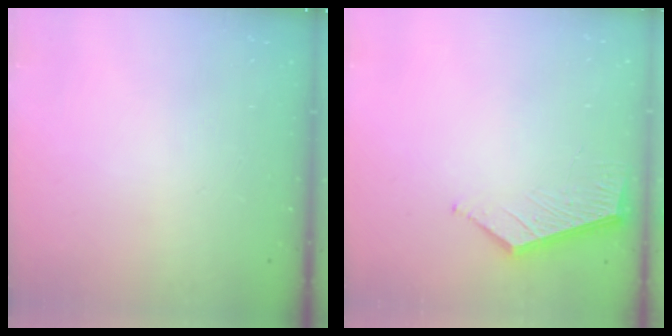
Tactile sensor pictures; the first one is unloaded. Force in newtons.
{"total": 6.0, "press": 6.0, "slide": 0.4}